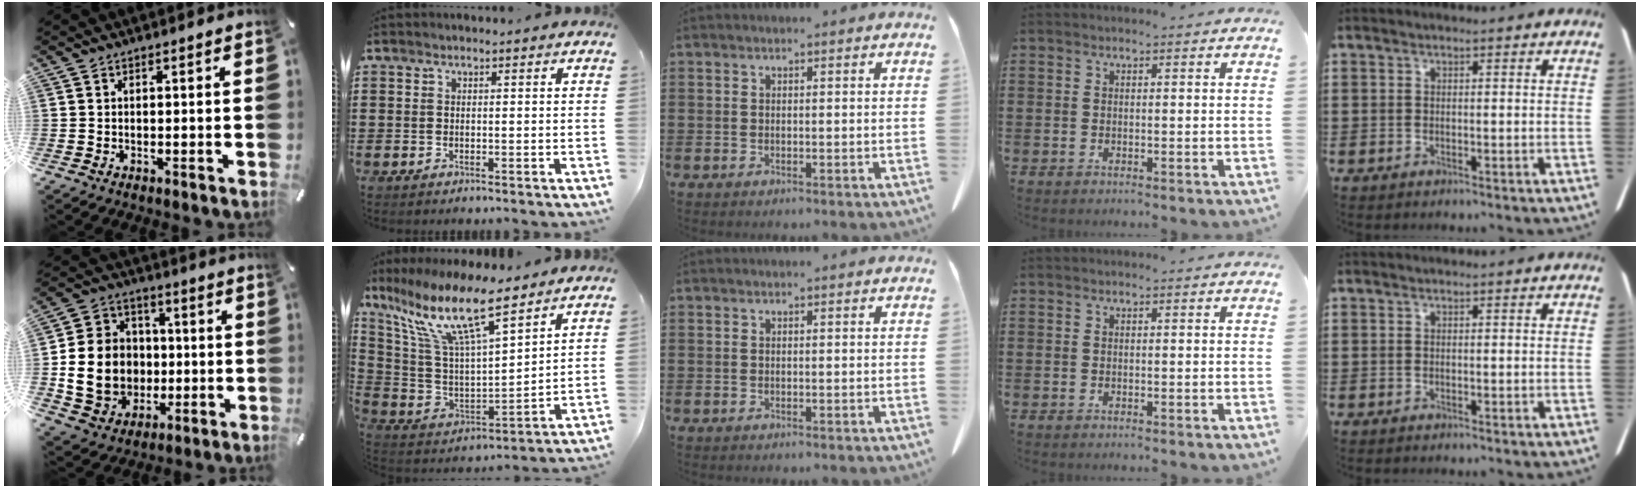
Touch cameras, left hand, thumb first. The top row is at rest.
{"thumb": {"total": 15.1, "force": [-1.8, 13.5, 6.7], "torque": [-0.136, 0.015, -0.021]}, "index": {"total": 14.2, "force": [9.1, 3.2, 10.4], "torque": [-0.238, -0.047, 0.151]}}